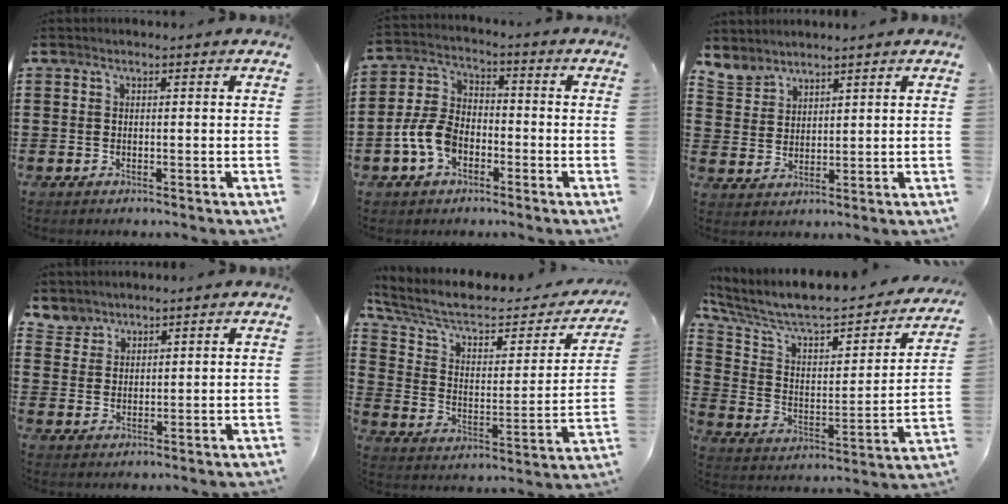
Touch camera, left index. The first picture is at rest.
{"total": 7.3, "force": [-3.0, 4.6, 4.8], "torque": [-0.133, 0.004, -0.067]}
{"total": 3.8, "force": [3.6, 1.3, 0.1], "torque": [-0.018, -0.010, 0.069]}
{"total": 3.2, "force": [2.8, 1.5, -0.2], "torque": [-0.011, -0.002, 0.055]}
{"total": 8.5, "force": [6.3, 2.8, 4.9], "torque": [-0.130, -0.040, 0.105]}
{"total": 8.2, "force": [6.8, 2.1, 4.2], "torque": [-0.115, -0.058, 0.111]}